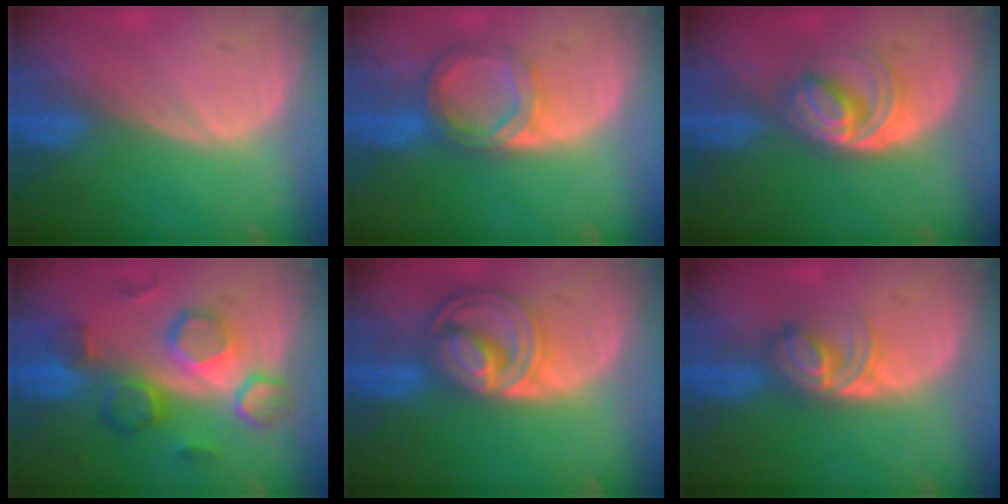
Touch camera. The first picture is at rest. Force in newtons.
{"total": 6.1, "press": 5.4, "slide": 3.0}
{"total": 6.3, "press": 5.4, "slide": 3.1}
{"total": 8.7, "press": 8.6, "slide": 1.5}
{"total": 8.5, "press": 7.2, "slide": 4.5}
{"total": 5.7, "press": 4.7, "slide": 3.3}